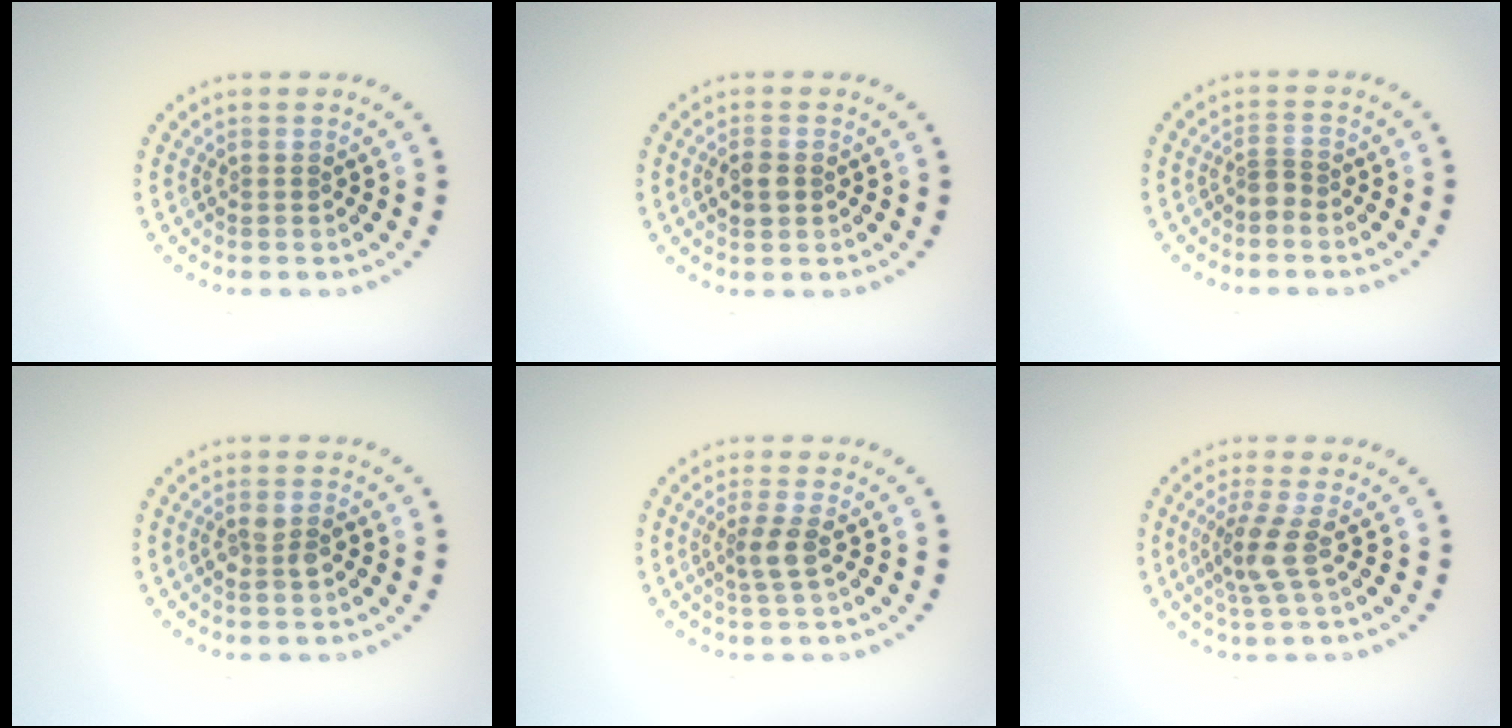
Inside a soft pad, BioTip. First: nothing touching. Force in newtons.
{"total": 1.8, "press": 1.8, "slide": 0.1}
{"total": 0.9, "press": 0.5, "slide": 0.7}
{"total": 1.7, "press": 1.6, "slide": 0.4}
{"total": 2.1, "press": 1.7, "slide": 1.2}
{"total": 2.8, "press": 2.1, "slide": 1.8}